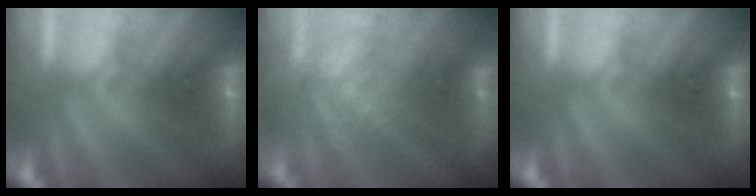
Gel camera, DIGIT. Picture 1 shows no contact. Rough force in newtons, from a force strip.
{"total": 2.7}
{"total": 0.0}